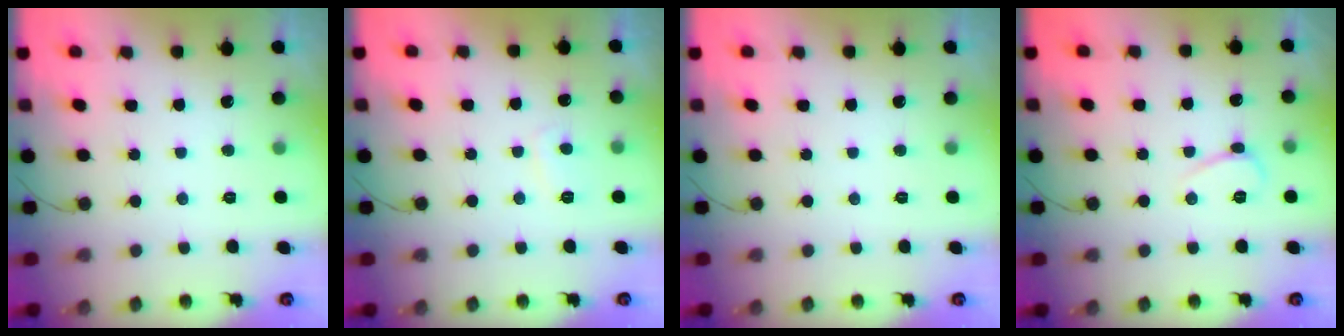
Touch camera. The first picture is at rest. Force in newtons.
{"total": 2.8, "press": 2.7, "slide": 0.6}
{"total": 0.0}
{"total": 3.6, "press": 3.6, "slide": 0.5}